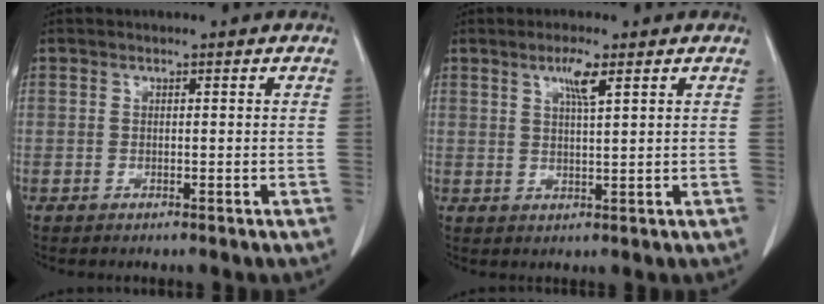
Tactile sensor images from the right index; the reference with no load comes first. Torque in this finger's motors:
{"motor_torque": [0.24, 0.23, 0.04, 0.04]}